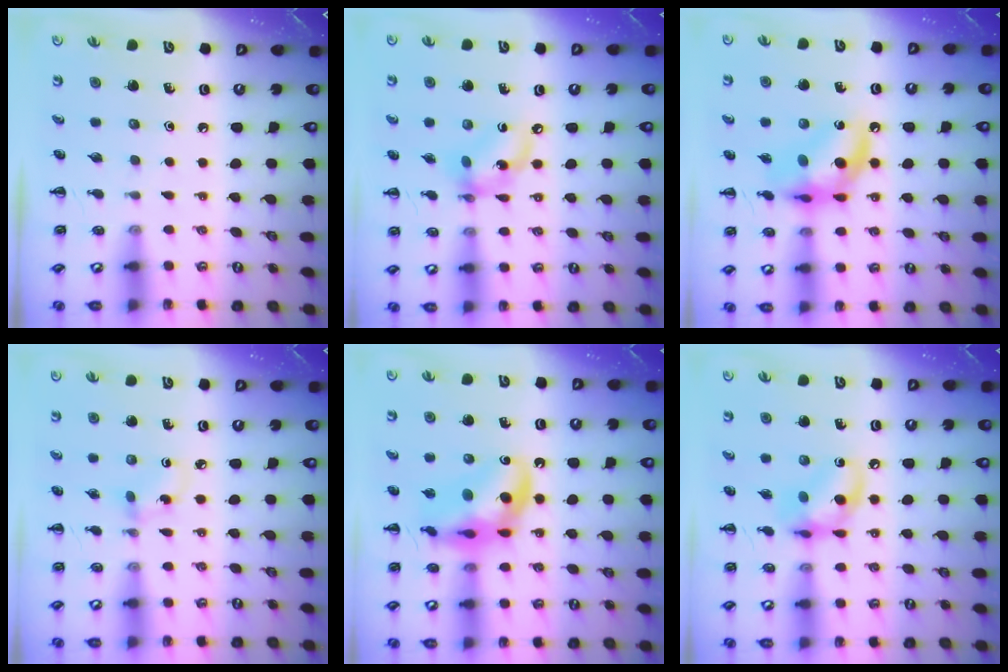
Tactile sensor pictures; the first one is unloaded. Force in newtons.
{"total": 10.2, "press": 10.0, "slide": 2.0}
{"total": 12.2, "press": 11.9, "slide": 2.7}
{"total": 3.3, "press": 3.1, "slide": 1.3}
{"total": 14.9, "press": 14.5, "slide": 3.3}
{"total": 11.2, "press": 11.1, "slide": 1.7}